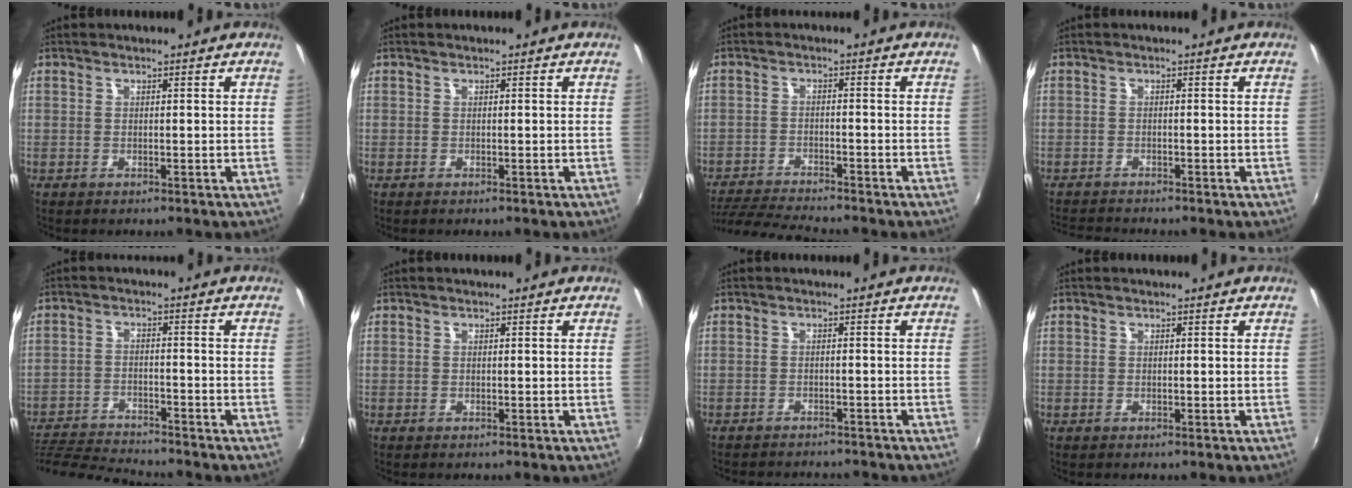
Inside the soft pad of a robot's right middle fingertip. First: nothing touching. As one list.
[{"total": 0.0}, {"total": 9.1, "force": [-8.5, 0.2, 3.1], "torque": [-0.083, -0.019, -0.151]}, {"total": 3.8, "force": [-3.7, 0.2, 0.8], "torque": [-0.032, -0.012, -0.070]}, {"total": 12.6, "force": [-11.9, 1.3, 4.1], "torque": [-0.107, -0.014, -0.209]}, {"total": 0.0}, {"total": 7.1, "force": [-6.6, 1.6, 2.1], "torque": [-0.055, -0.014, -0.095]}, {"total": 0.0}]